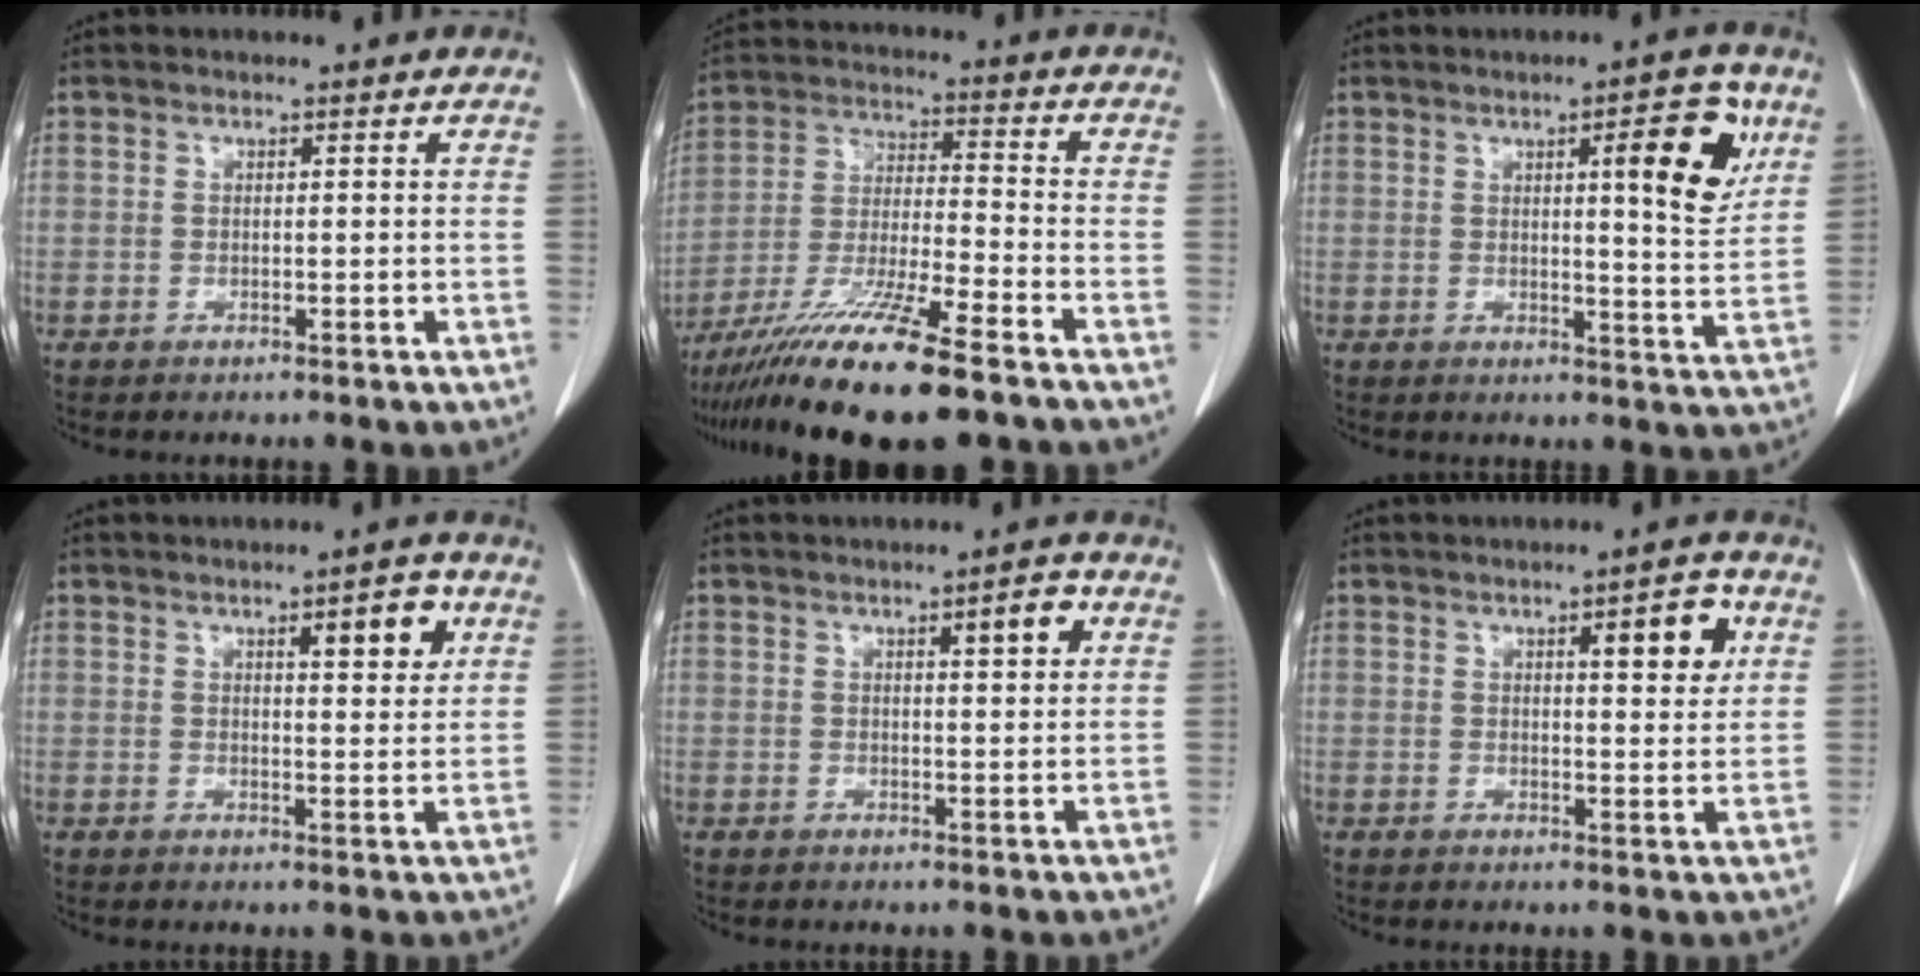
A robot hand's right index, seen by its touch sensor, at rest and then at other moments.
{"total": 15.6, "force": [-11.2, 0.2, 10.8], "torque": [-0.217, -0.039, -0.204]}
{"total": 8.9, "force": [3.7, 1.3, 8.0], "torque": [-0.099, -0.005, 0.043]}
{"total": 5.6, "force": [2.6, 1.3, 4.8], "torque": [-0.064, -0.002, 0.035]}
{"total": 4.1, "force": [1.8, 0.8, 3.6], "torque": [-0.051, 0.000, 0.025]}
{"total": 6.2, "force": [2.5, 1.4, 5.5], "torque": [-0.071, 0.000, 0.031]}